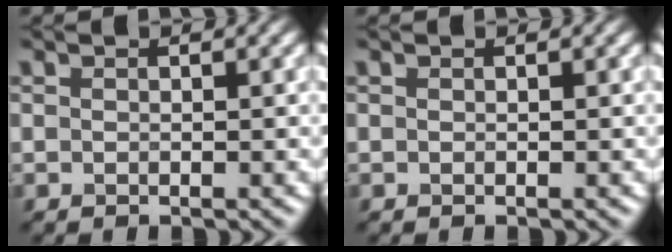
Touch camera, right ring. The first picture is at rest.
{"total": 0.0}